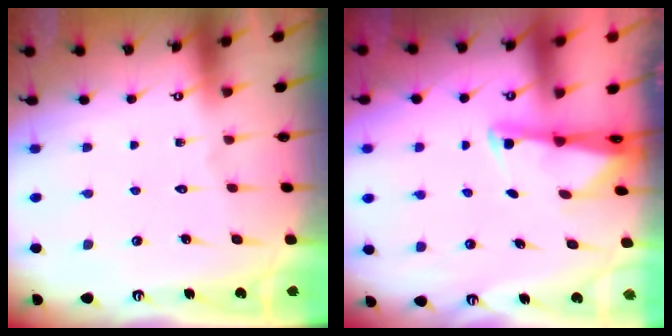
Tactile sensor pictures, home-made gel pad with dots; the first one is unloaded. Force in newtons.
{"total": 2.0, "press": 2.0, "slide": 0.3}